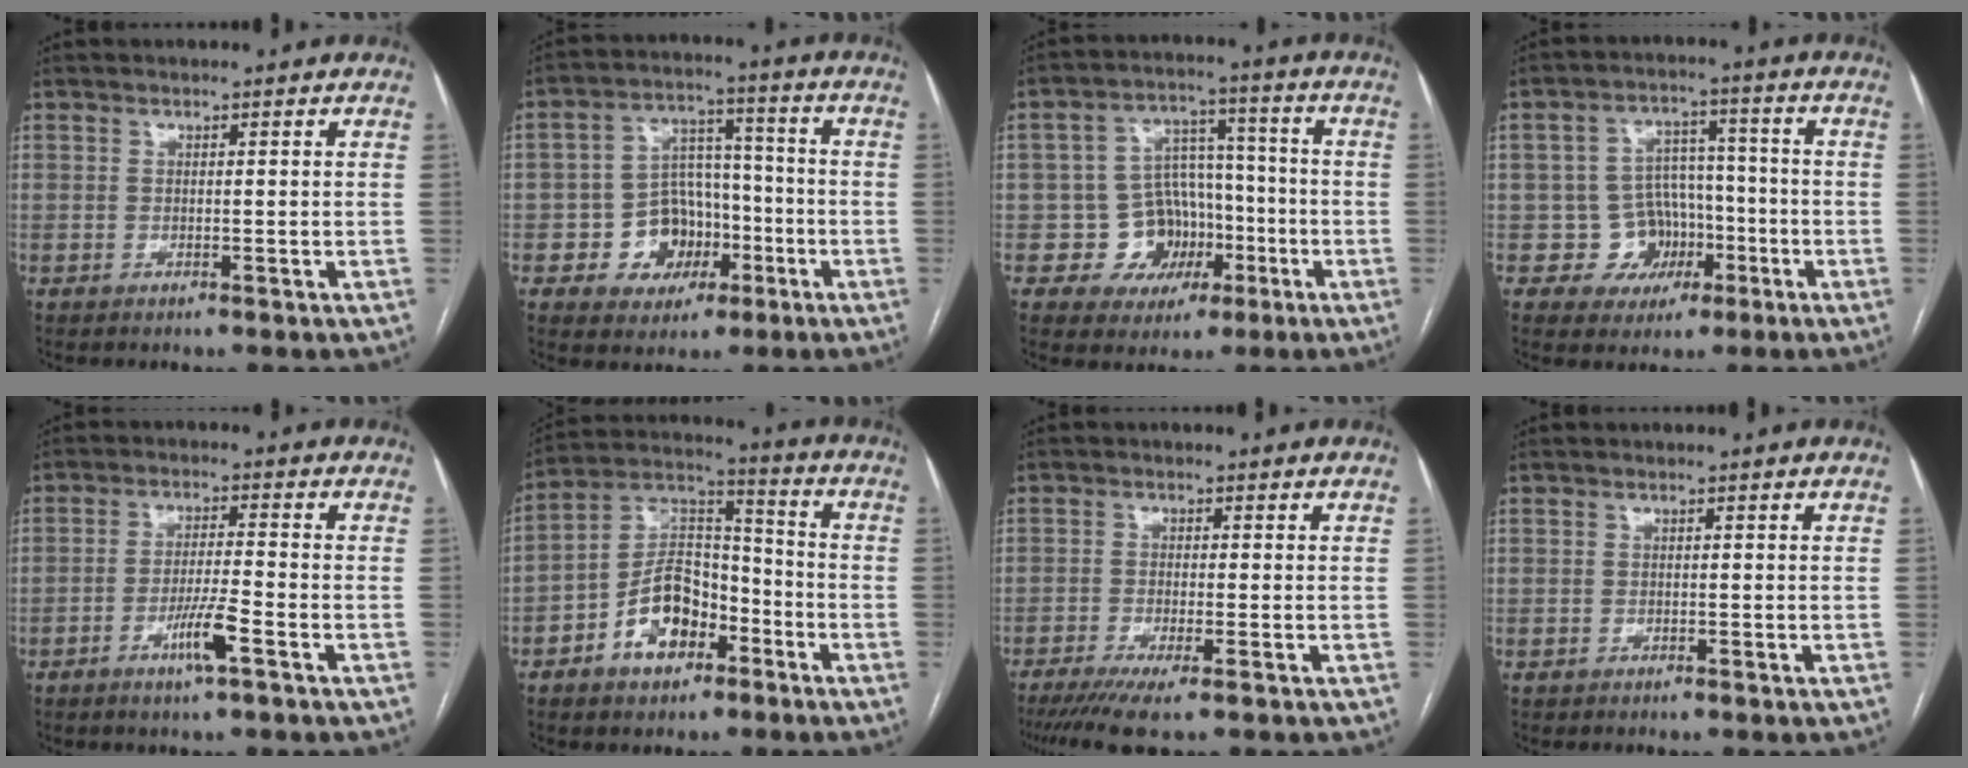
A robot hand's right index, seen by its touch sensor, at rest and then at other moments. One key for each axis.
{"total": 9.4, "fx": -3.3, "fy": 7.9, "fz": 3.9, "tx": -0.060, "ty": 0.029, "tz": -0.044}
{"total": 9.2, "fx": -2.9, "fy": 8.4, "fz": 2.6, "tx": -0.027, "ty": 0.030, "tz": -0.036}
{"total": 7.5, "fx": -2.4, "fy": 7.0, "fz": 1.2, "tx": -0.004, "ty": 0.022, "tz": -0.030}
{"total": 5.7, "fx": -2.8, "fy": 0.0, "fz": 4.9, "tx": -0.092, "ty": -0.008, "tz": -0.053}
{"total": 11.5, "fx": -5.3, "fy": 6.8, "fz": 7.6, "tx": -0.154, "ty": 0.030, "tz": -0.089}
{"total": 6.2, "fx": -4.4, "fy": 0.2, "fz": 4.4, "tx": -0.069, "ty": -0.014, "tz": -0.073}
{"total": 0.0}